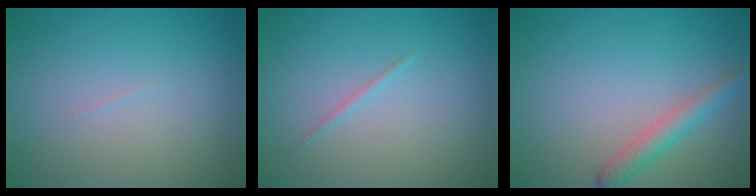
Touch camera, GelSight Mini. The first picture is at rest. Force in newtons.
{"total": 0.6, "press": 0.6, "slide": 0.0}
{"total": 2.5, "press": 2.5, "slide": 0.1}